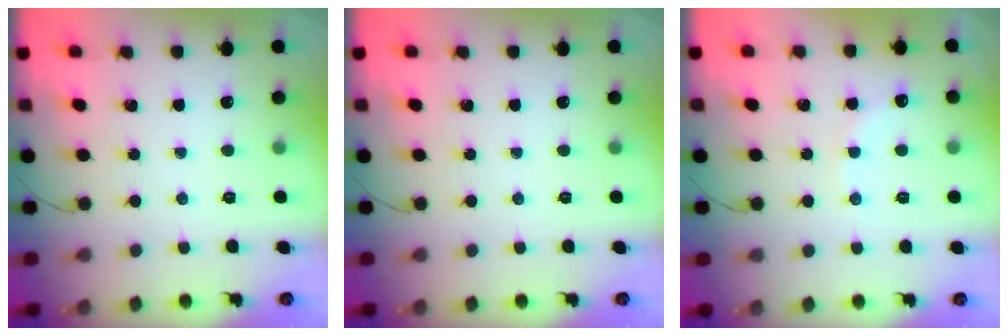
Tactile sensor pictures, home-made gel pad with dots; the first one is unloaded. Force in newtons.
{"total": 0.0}
{"total": 8.1, "press": 8.0, "slide": 1.7}